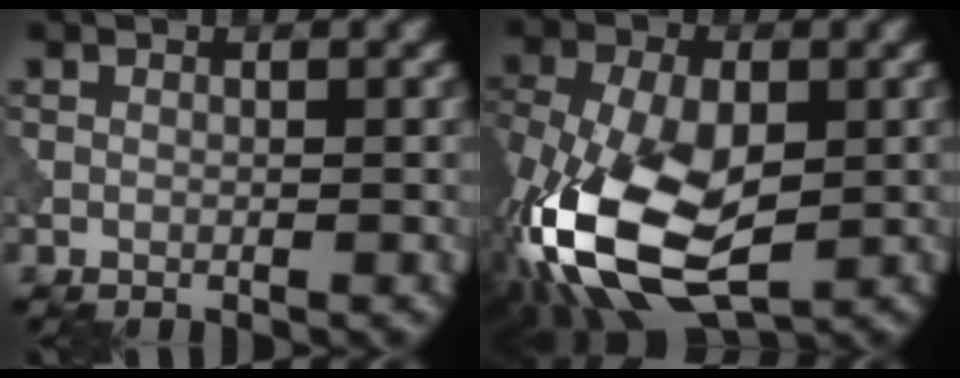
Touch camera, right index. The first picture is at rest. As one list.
[{"total": 13.0, "force": [-3.7, 6.9, 10.3], "torque": [-0.231, -0.015, -0.068]}]